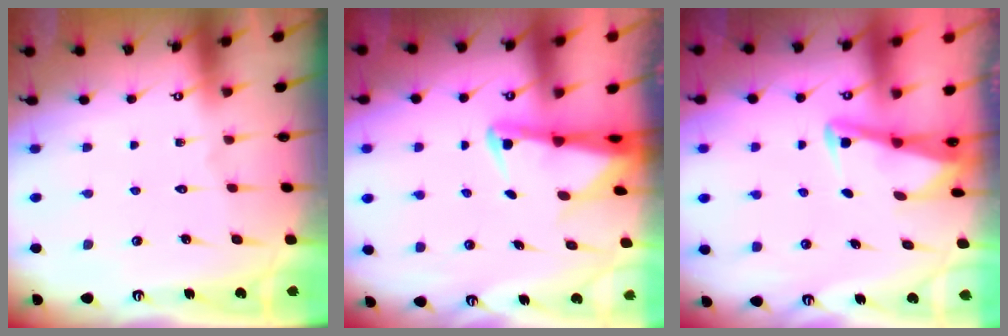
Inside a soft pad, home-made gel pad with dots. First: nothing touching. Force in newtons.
{"total": 3.3, "press": 3.2, "slide": 0.6}
{"total": 2.8, "press": 2.8, "slide": 0.4}